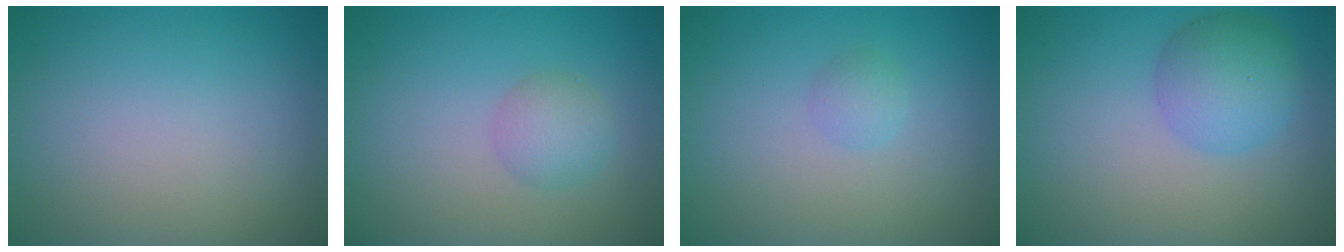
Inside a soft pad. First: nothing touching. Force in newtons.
{"total": 2.2, "press": 2.2, "slide": 0.1}
{"total": 1.1, "press": 1.1, "slide": 0.0}
{"total": 4.2, "press": 4.2, "slide": 0.2}